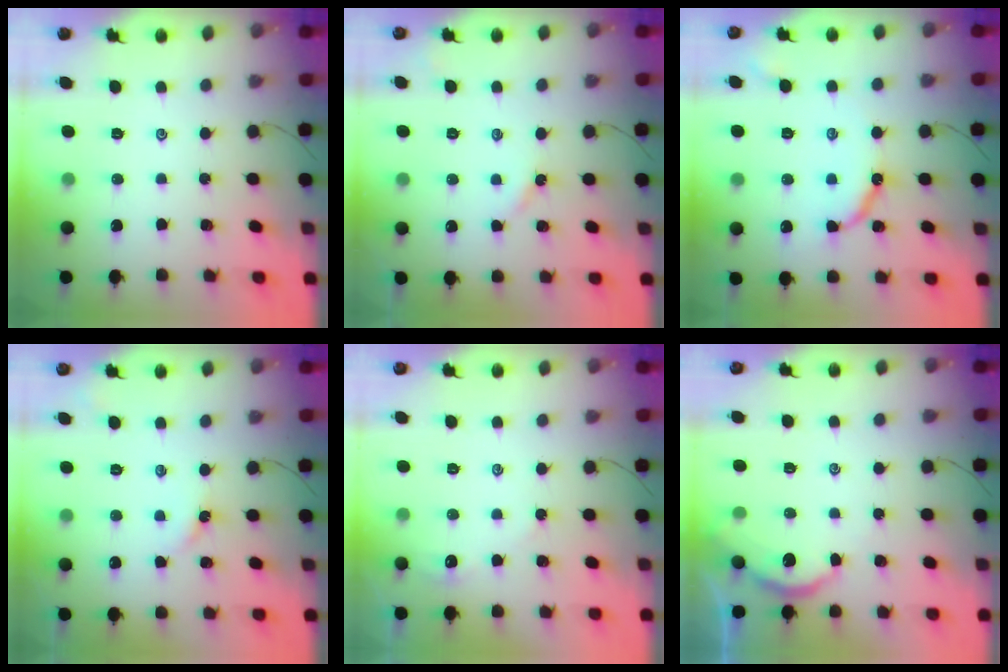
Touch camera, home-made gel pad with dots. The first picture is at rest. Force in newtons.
{"total": 2.4, "press": 2.4, "slide": 0.3}
{"total": 9.4, "press": 9.4, "slide": 0.8}
{"total": 2.6, "press": 2.6, "slide": 0.3}
{"total": 2.2, "press": 2.2, "slide": 0.3}
{"total": 4.3, "press": 4.3, "slide": 0.4}